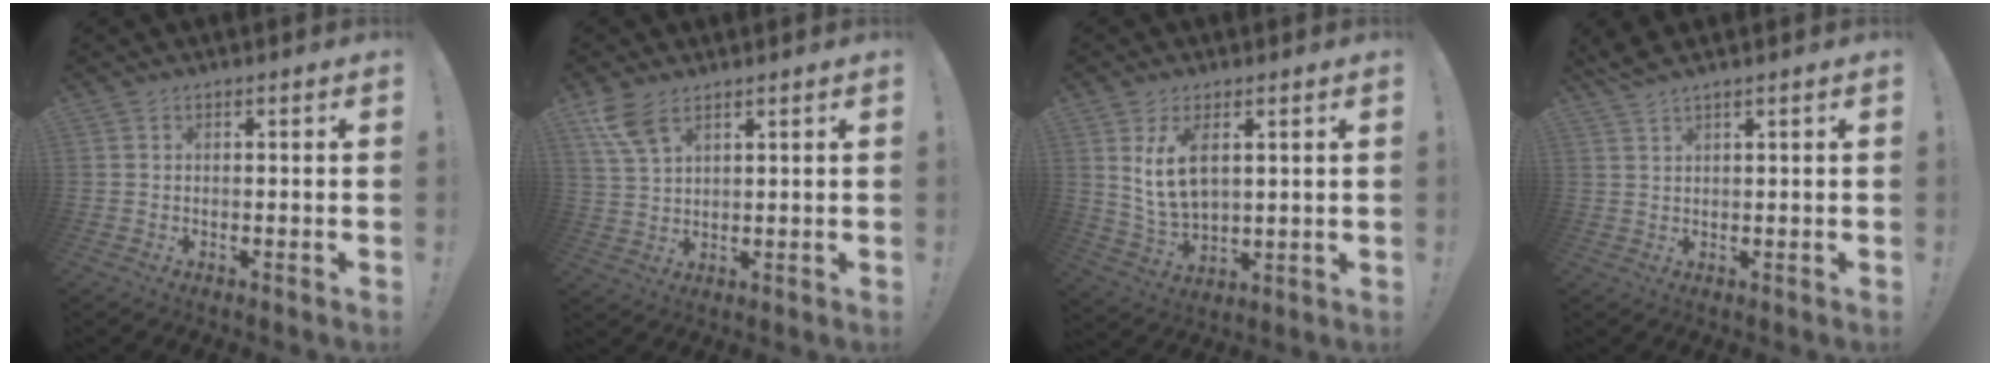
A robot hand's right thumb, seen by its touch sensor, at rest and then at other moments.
{"total": 7.7, "force": [4.8, 3.6, 4.8], "torque": [-0.092, -0.015, 0.094]}
{"total": 9.6, "force": [3.6, 5.2, 7.2], "torque": [-0.147, -0.010, 0.065]}
{"total": 2.6, "force": [2.0, -0.4, 1.6], "torque": [-0.042, -0.006, 0.036]}